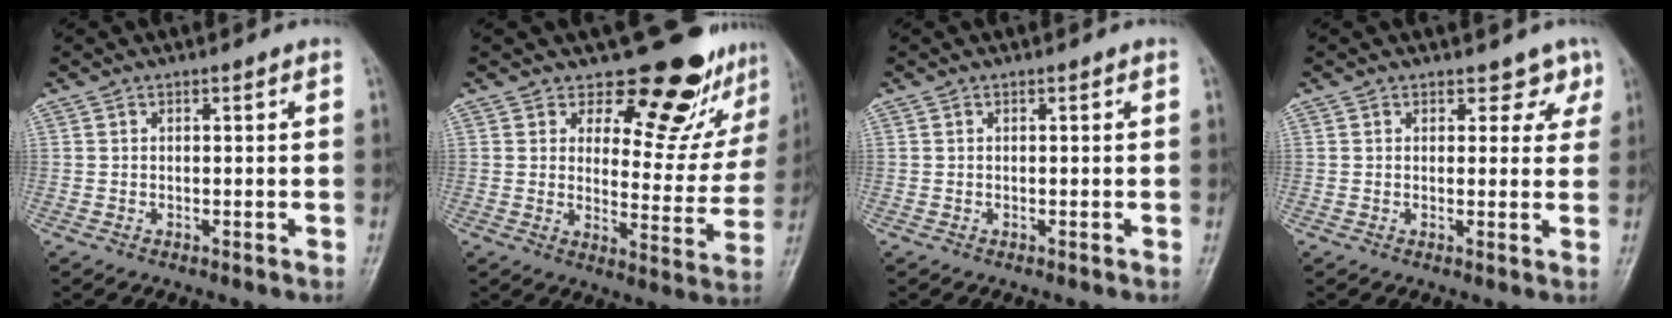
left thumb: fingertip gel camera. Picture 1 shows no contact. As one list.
[{"total": 16.0, "force": [13.1, 6.8, 6.1], "torque": [-0.019, -0.110, 0.157]}, {"total": 0.0}, {"total": 3.3, "force": [2.2, 2.2, 0.8], "torque": [0.025, -0.011, 0.021]}]